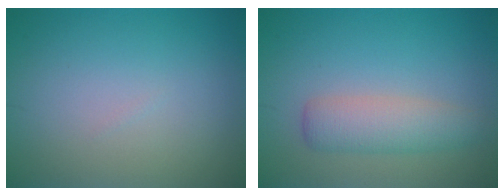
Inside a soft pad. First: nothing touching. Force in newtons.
{"total": 3.4, "press": 3.4, "slide": 0.1}